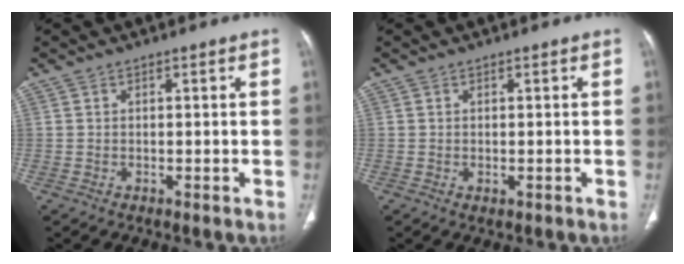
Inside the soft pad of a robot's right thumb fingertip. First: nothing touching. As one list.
[{"total": 0.9, "force": [-0.3, 0.4, 0.7], "torque": [-0.014, -0.004, -0.001]}]